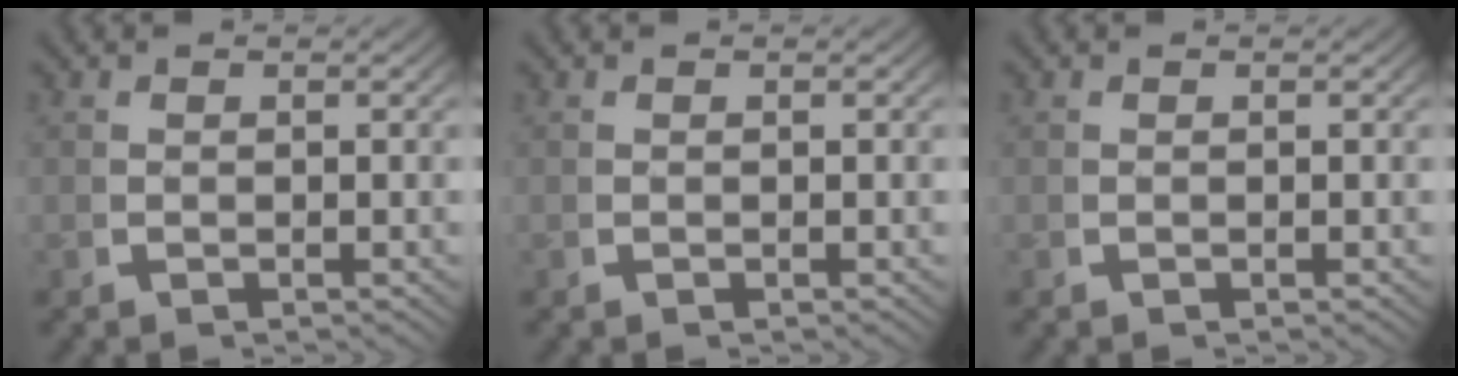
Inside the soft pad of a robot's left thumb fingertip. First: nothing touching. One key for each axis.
{"total": 0.0}
{"total": 0.0}